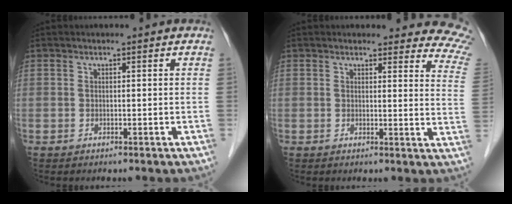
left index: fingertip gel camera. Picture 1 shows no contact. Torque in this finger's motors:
{"motor_torque": [0.61, -0.88, 0.31, 0.02]}